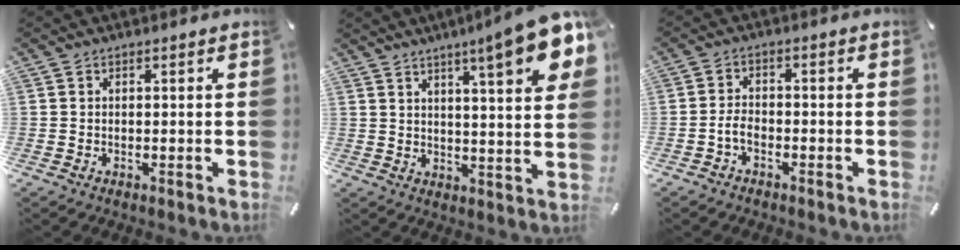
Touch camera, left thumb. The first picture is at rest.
{"total": 13.2, "force": [8.0, 2.3, 10.1], "torque": [-0.145, -0.044, 0.125]}
{"total": 3.5, "force": [-1.8, 2.2, 2.2], "torque": [-0.053, 0.007, -0.036]}